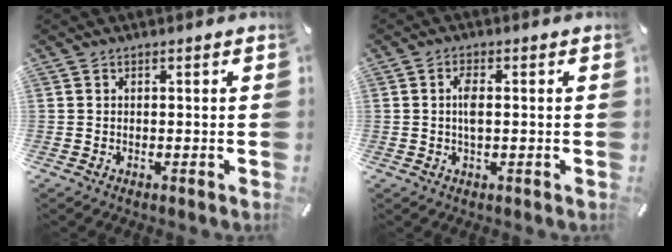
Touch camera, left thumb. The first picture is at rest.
{"total": 3.4, "force": [0.1, 1.2, 3.2], "torque": [-0.070, 0.000, -0.002]}